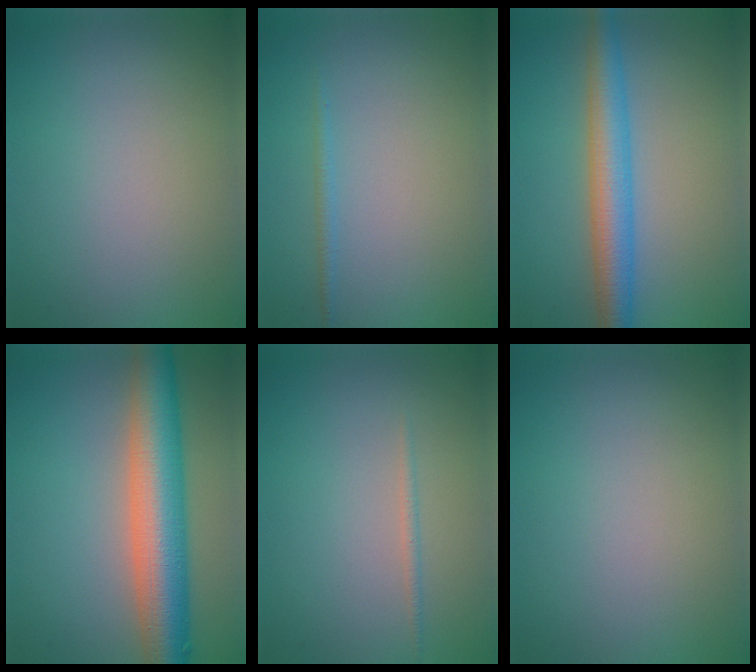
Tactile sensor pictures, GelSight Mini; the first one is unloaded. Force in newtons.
{"total": 0.8, "press": 0.8, "slide": 0.1}
{"total": 5.1, "press": 5.1, "slide": 0.0}
{"total": 8.8, "press": 8.8, "slide": 0.1}
{"total": 0.8, "press": 0.7, "slide": 0.1}
{"total": 0.0}